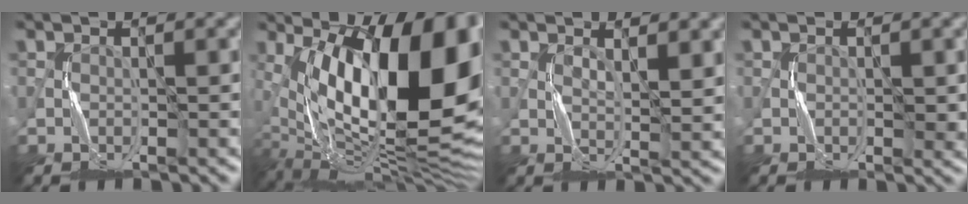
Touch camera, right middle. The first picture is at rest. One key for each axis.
{"total": 19.8, "fx": 2.0, "fy": 8.7, "fz": 17.6, "tx": -0.252, "ty": -0.003, "tz": 0.040}
{"total": 2.8, "fx": 1.3, "fy": 0.6, "fz": 2.4, "tx": -0.045, "ty": -0.006, "tz": 0.025}
{"total": 1.4, "fx": 0.1, "fy": 0.6, "fz": 1.3, "tx": -0.012, "ty": -0.002, "tz": 0.002}